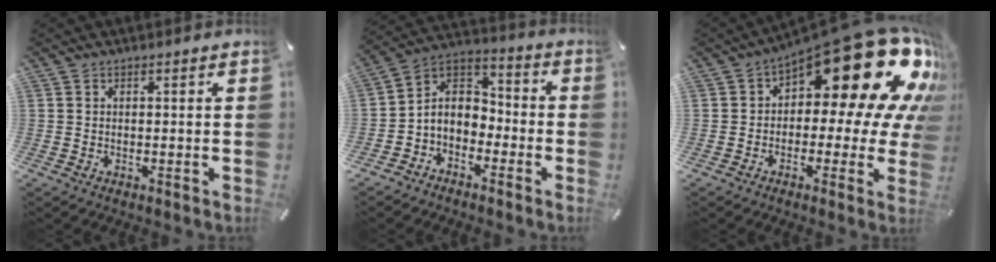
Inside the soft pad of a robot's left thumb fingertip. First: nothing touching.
{"total": 6.6, "force": [-3.0, 5.7, 1.4], "torque": [-0.055, 0.007, -0.064]}
{"total": 26.3, "force": [12.2, 10.4, 20.8], "torque": [-0.295, -0.094, 0.207]}